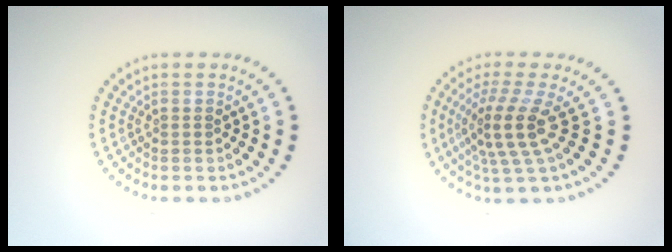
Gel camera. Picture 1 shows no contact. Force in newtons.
{"total": 4.0, "press": 2.7, "slide": 2.9}